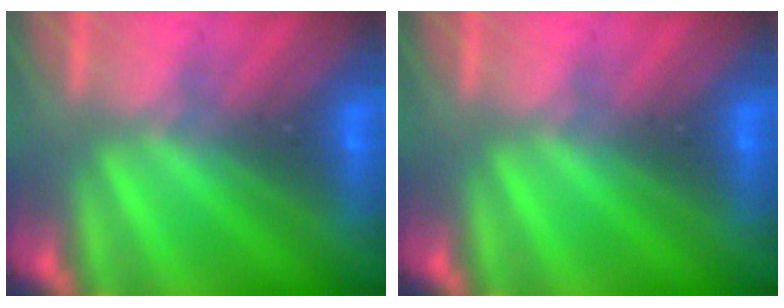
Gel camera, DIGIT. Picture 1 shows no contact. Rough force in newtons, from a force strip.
{"total": 0.0}